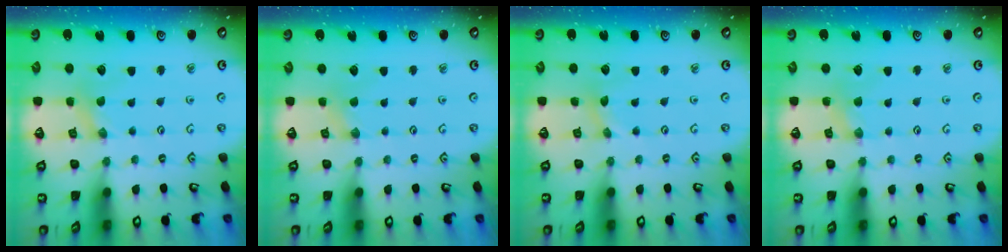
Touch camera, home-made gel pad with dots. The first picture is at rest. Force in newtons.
{"total": 1.4, "press": 1.4, "slide": 0.3}
{"total": 0.7, "press": 0.7, "slide": 0.1}
{"total": 1.4, "press": 1.4, "slide": 0.3}